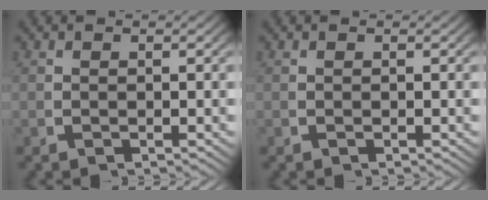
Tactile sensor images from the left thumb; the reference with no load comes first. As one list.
[{"total": 0.0}]